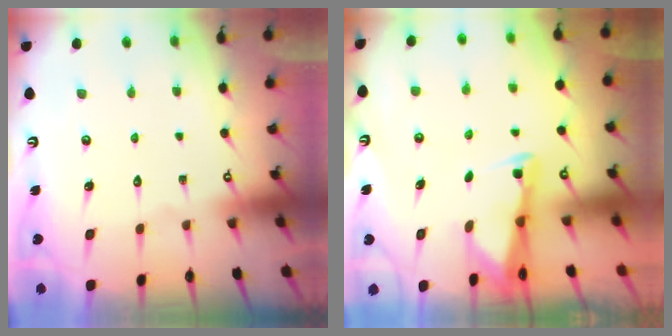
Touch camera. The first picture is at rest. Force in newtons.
{"total": 2.5, "press": 2.5, "slide": 0.2}